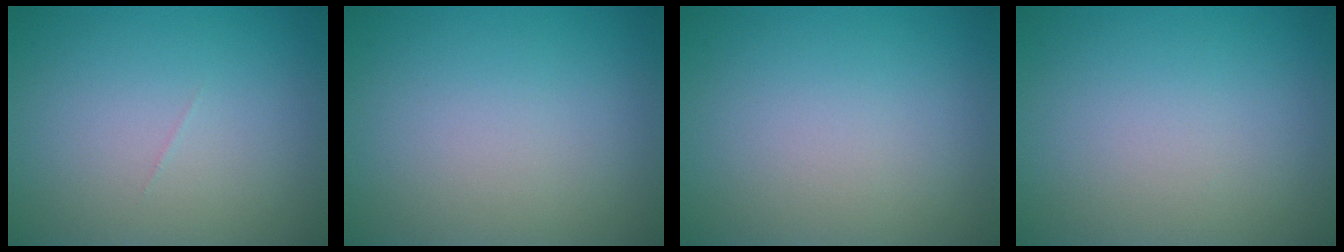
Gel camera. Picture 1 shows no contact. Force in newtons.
{"total": 0.0}
{"total": 0.0}
{"total": 0.0}